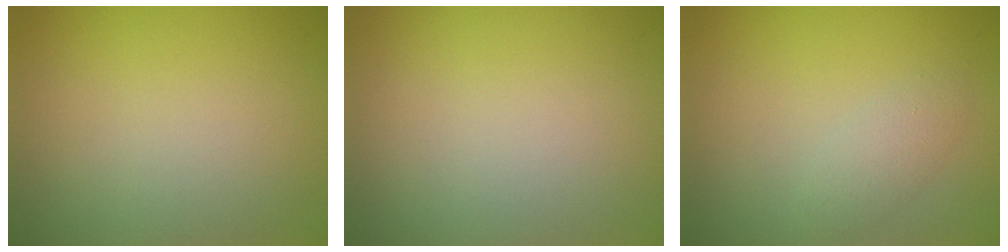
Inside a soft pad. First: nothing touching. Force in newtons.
{"total": 0.0}
{"total": 1.5, "press": 1.5, "slide": 0.0}